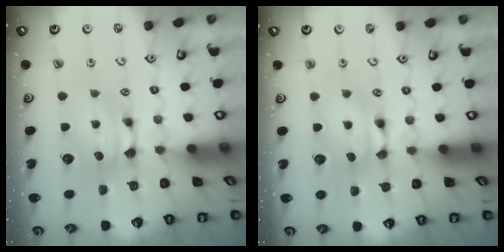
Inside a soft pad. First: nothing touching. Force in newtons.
{"total": 1.6, "press": 1.6, "slide": 0.2}